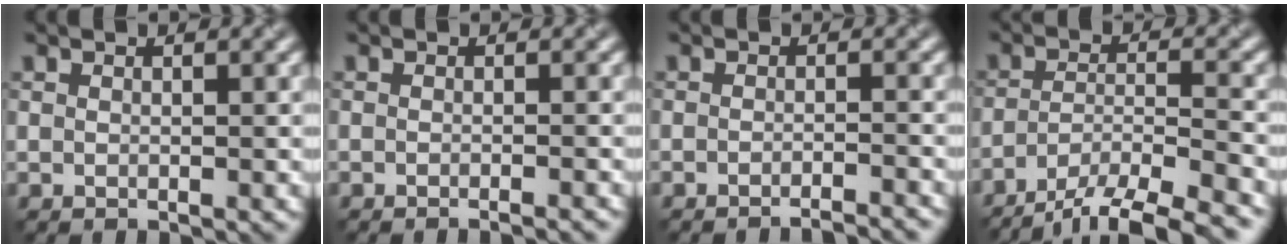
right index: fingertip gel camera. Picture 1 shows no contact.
{"total": 1.6, "force": [-1.2, 0.3, 1.0], "torque": [-0.003, -0.002, -0.022]}
{"total": 3.4, "force": [-3.1, 0.3, 1.3], "torque": [-0.008, 0.008, -0.043]}
{"total": 11.6, "force": [-9.8, 3.2, 5.5], "torque": [-0.083, -0.012, -0.141]}